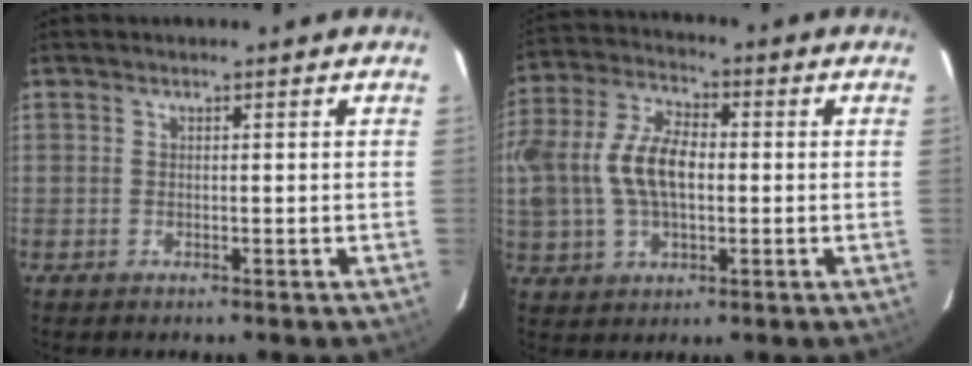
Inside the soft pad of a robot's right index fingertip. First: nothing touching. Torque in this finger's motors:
{"motor_torque": [0.55, -0.10, 0.44, 0.21]}